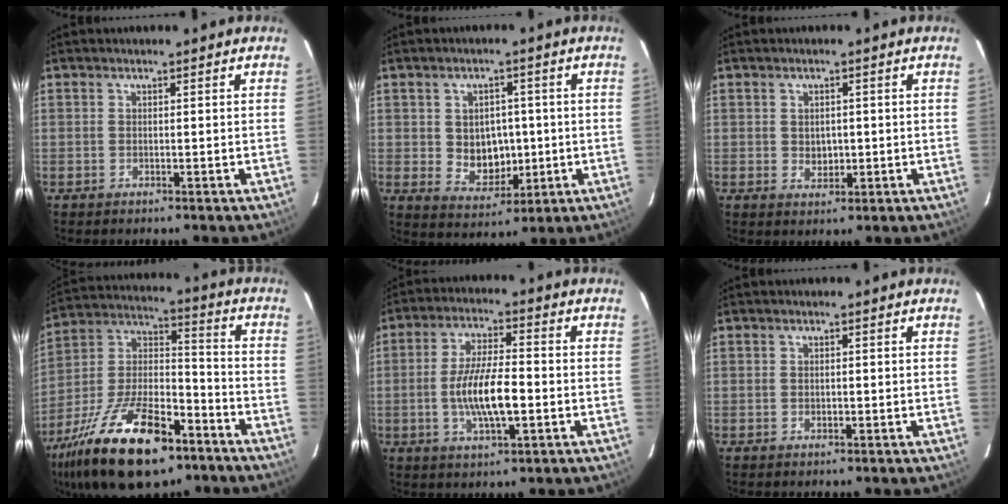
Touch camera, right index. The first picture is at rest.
{"total": 7.6, "force": [-0.1, 6.3, 4.2], "torque": [-0.079, 0.004, 0.018]}
{"total": 2.9, "force": [-0.1, 2.4, 1.6], "torque": [-0.025, 0.001, 0.003]}
{"total": 25.5, "force": [-15.4, 10.9, 17.1], "torque": [-0.337, -0.011, -0.258]}
{"total": 10.4, "force": [-2.2, 2.9, 9.8], "torque": [-0.189, -0.003, -0.038]}
{"total": 0.8, "force": [-0.1, 0.6, 0.5], "torque": [-0.008, 0.002, -0.001]}